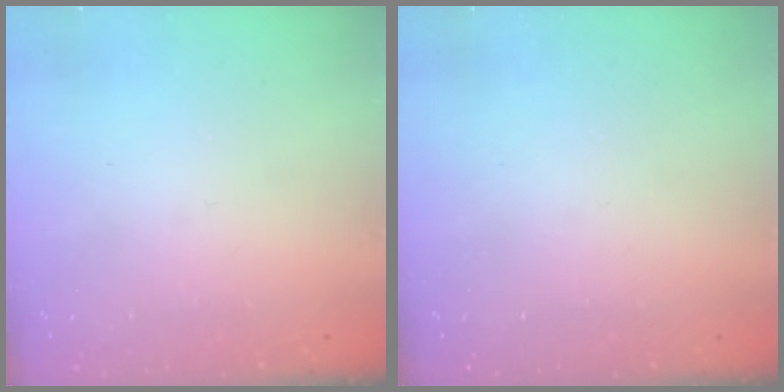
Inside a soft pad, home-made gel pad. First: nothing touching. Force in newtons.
{"total": 0.0}